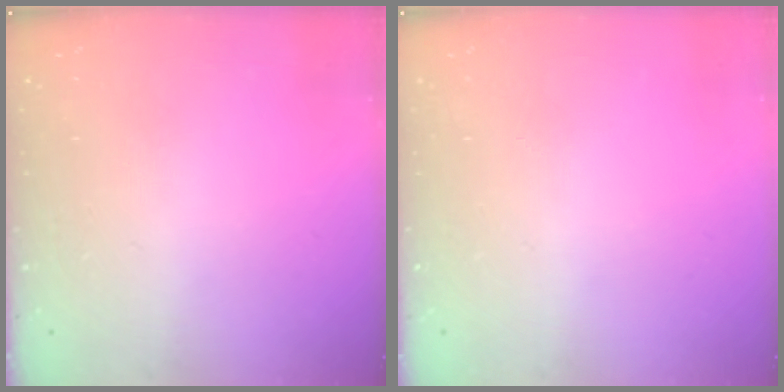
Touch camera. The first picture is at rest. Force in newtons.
{"total": 0.0}